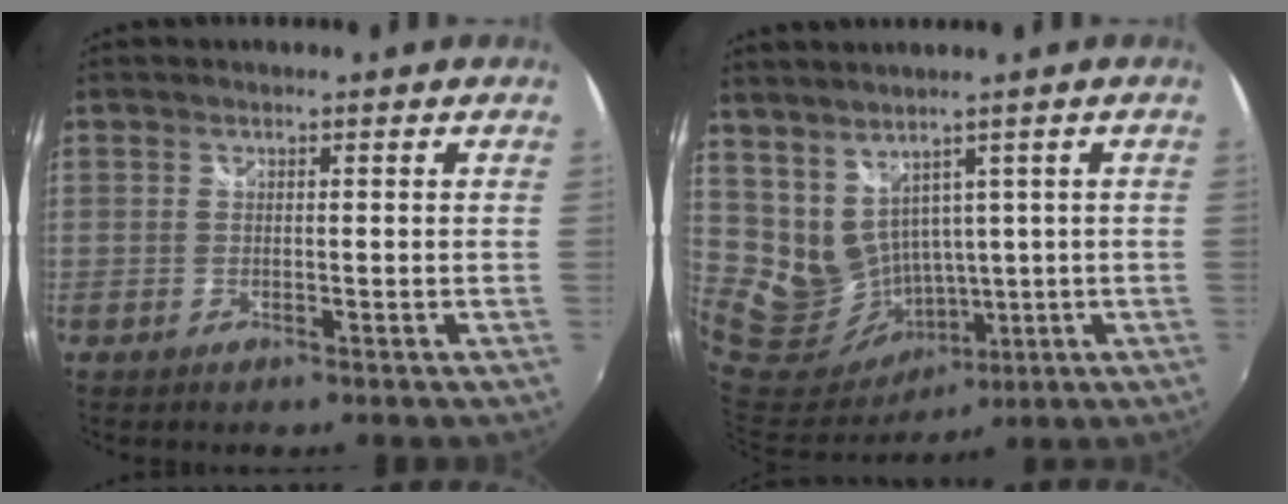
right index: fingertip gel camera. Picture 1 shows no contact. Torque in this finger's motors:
{"motor_torque": [0.68, 0.65, 0.08, 0.03]}